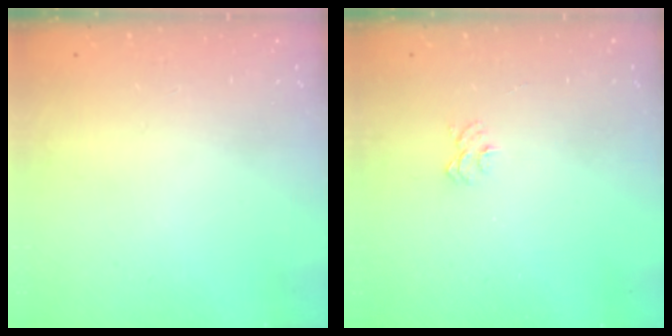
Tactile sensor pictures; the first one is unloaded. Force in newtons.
{"total": 3.9, "press": 3.8, "slide": 0.3}